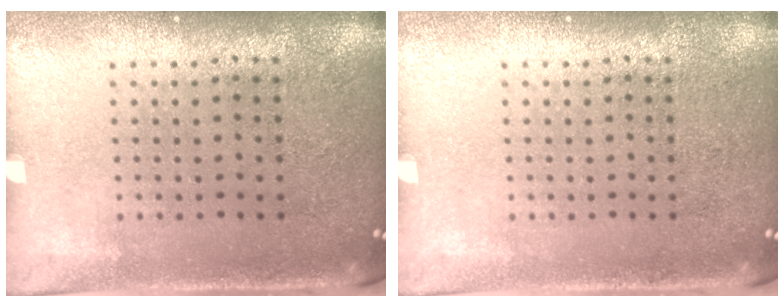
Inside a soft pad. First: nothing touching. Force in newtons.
{"total": 0.0}